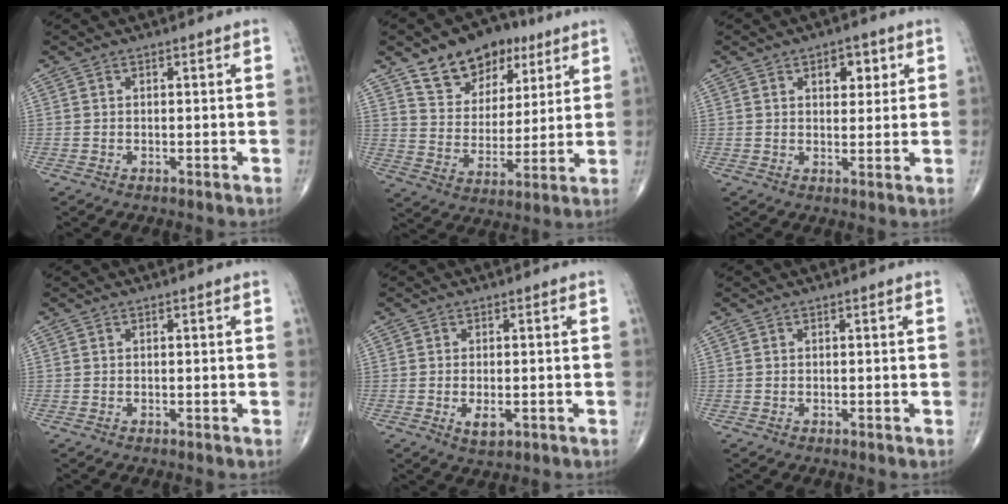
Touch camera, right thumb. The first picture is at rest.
{"total": 14.8, "force": [9.1, 9.7, 6.5], "torque": [-0.067, -0.035, 0.156]}
{"total": 5.4, "force": [2.3, 3.1, 3.7], "torque": [-0.023, -0.007, 0.029]}
{"total": 0.0}
{"total": 3.3, "force": [-0.9, 1.6, 2.8], "torque": [-0.045, -0.005, -0.012]}
{"total": 0.0}